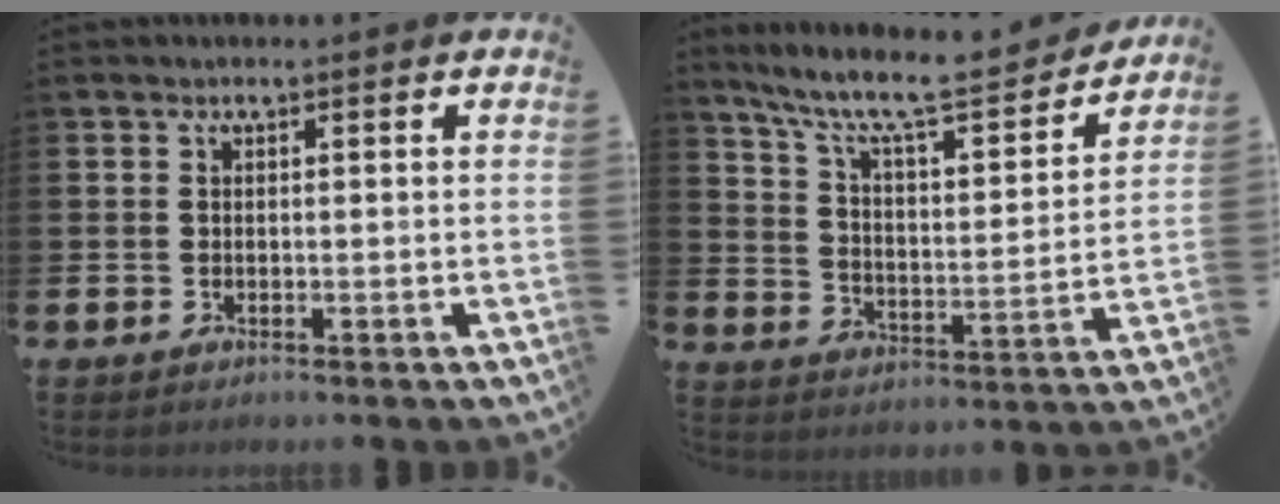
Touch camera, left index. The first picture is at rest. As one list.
[{"total": 9.8, "force": [8.5, 1.9, 4.5], "torque": [-0.119, -0.058, 0.141]}]